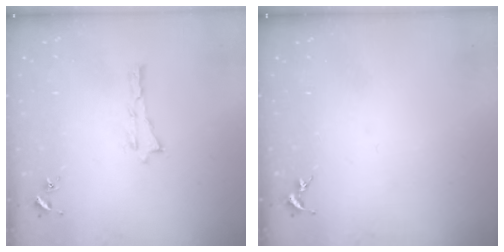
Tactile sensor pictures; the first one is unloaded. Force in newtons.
{"total": 0.0}